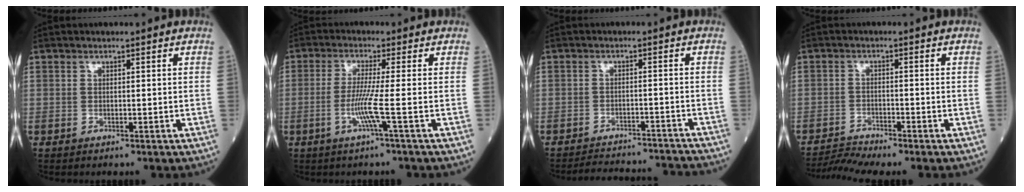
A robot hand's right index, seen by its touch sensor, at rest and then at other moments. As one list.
[{"total": 4.8, "force": [-1.4, -1.4, 4.4], "torque": [-0.093, -0.010, -0.028]}, {"total": 12.5, "force": [-12.2, 1.0, 2.2], "torque": [-0.032, 0.009, -0.156]}, {"total": 3.6, "force": [-3.3, -1.4, -0.1], "torque": [-0.009, -0.018, -0.063]}]